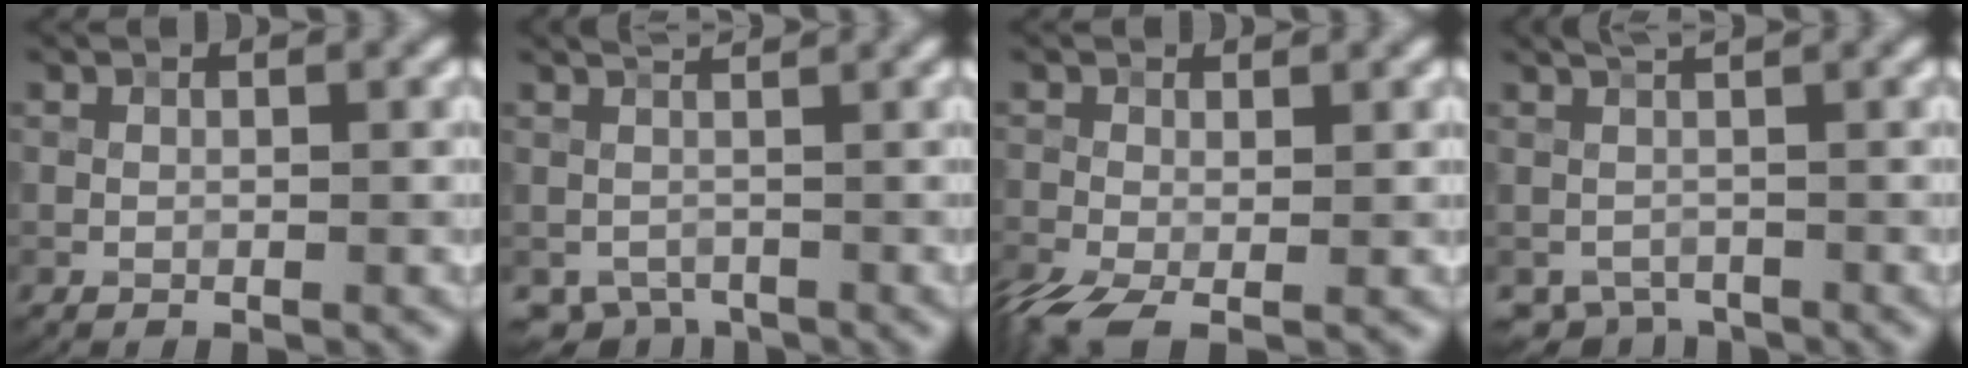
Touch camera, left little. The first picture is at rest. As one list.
[{"total": 1.6, "force": [-0.3, 1.1, 1.1], "torque": [-0.021, -0.006, -0.005]}, {"total": 3.9, "force": [-1.9, 2.0, 2.8], "torque": [-0.078, -0.016, -0.039]}, {"total": 1.2, "force": [-0.3, 0.7, 0.9], "torque": [-0.020, -0.008, -0.001]}]